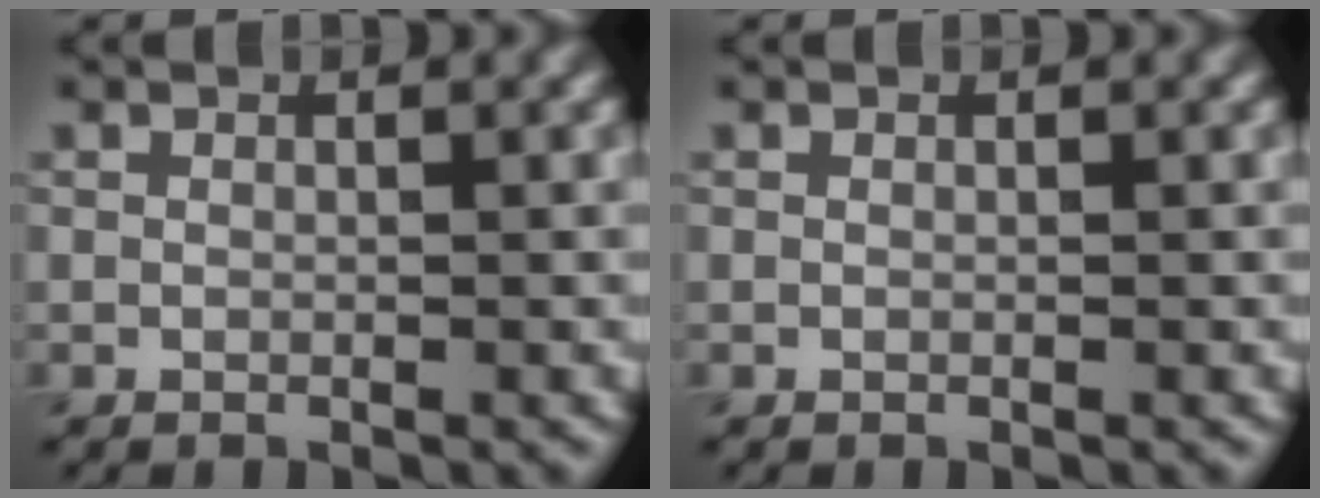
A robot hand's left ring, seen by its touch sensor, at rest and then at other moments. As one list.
[{"total": 0.0}]